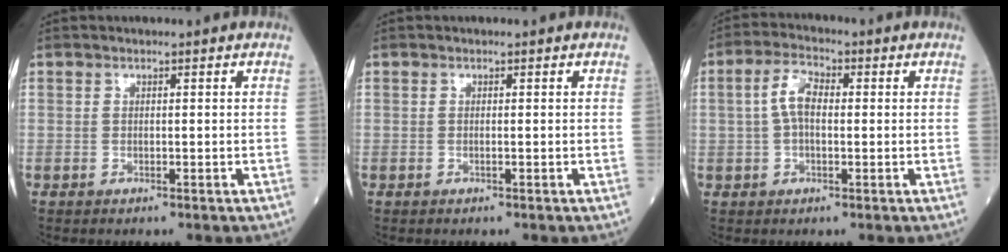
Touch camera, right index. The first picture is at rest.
{"total": 0.0}
{"total": 5.1, "force": [0.4, 2.4, 4.5], "torque": [-0.100, 0.018, 0.006]}